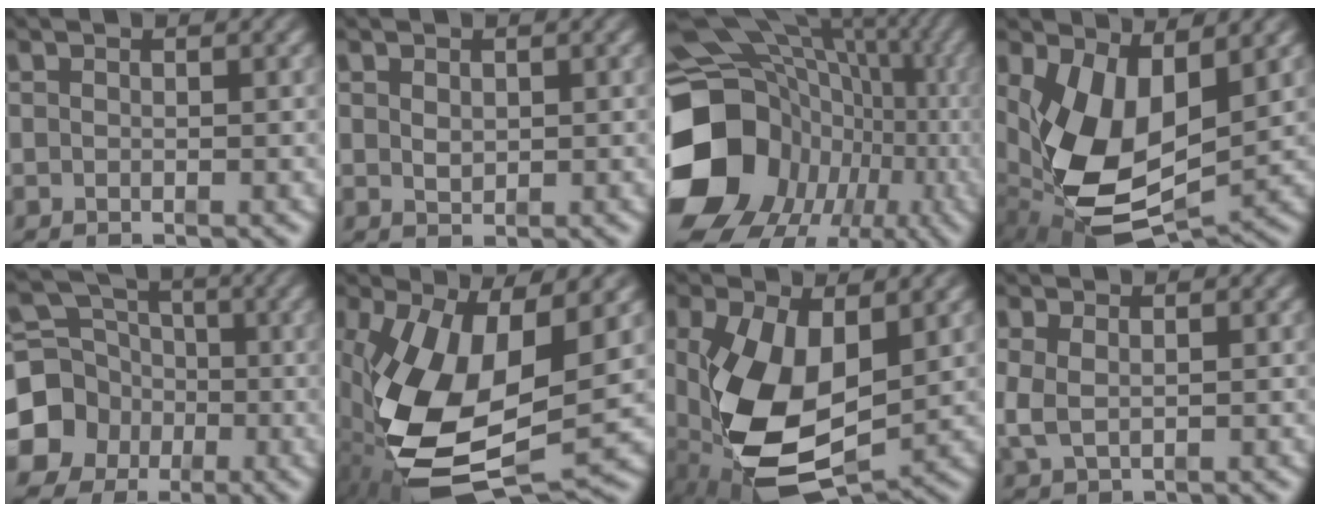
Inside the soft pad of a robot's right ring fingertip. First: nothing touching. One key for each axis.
{"total": 0.8, "fx": 0.2, "fy": 0.3, "fz": 0.6, "tx": -0.014, "ty": -0.011, "tz": 0.016}
{"total": 21.0, "fx": -3.1, "fy": 16.4, "fz": 12.7, "tx": -0.230, "ty": -0.067, "tz": -0.029}
{"total": 10.9, "fx": -1.1, "fy": 6.4, "fz": 8.7, "tx": -0.192, "ty": -0.049, "tz": 0.010}
{"total": 12.8, "fx": -2.5, "fy": 11.5, "fz": 5.0, "tx": -0.098, "ty": -0.052, "tz": -0.040}
{"total": 12.8, "fx": -2.6, "fy": 6.8, "fz": 10.6, "tx": -0.232, "ty": -0.049, "tz": -0.011}
{"total": 11.2, "fx": -1.9, "fy": 6.5, "fz": 8.9, "tx": -0.204, "ty": -0.059, "tz": 0.003}
{"total": 2.4, "fx": 0.2, "fy": 1.7, "fz": 1.7, "tx": -0.056, "ty": -0.018, "tz": 0.018}